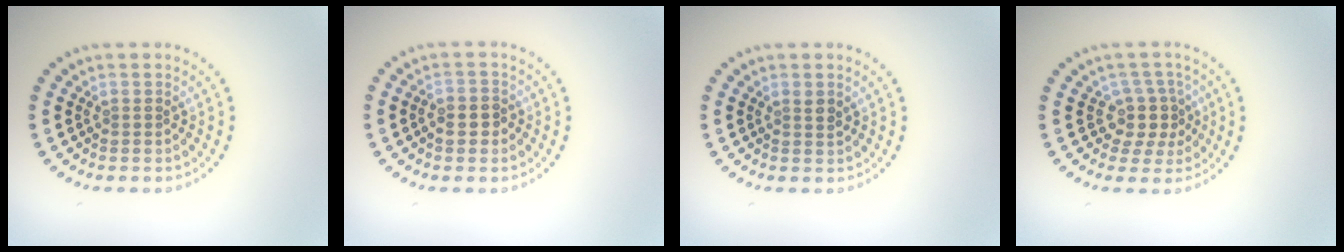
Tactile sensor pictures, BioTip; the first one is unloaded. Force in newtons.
{"total": 1.5, "press": 1.5, "slide": 0.4}
{"total": 0.9, "press": 0.8, "slide": 0.4}
{"total": 2.9, "press": 2.3, "slide": 1.8}